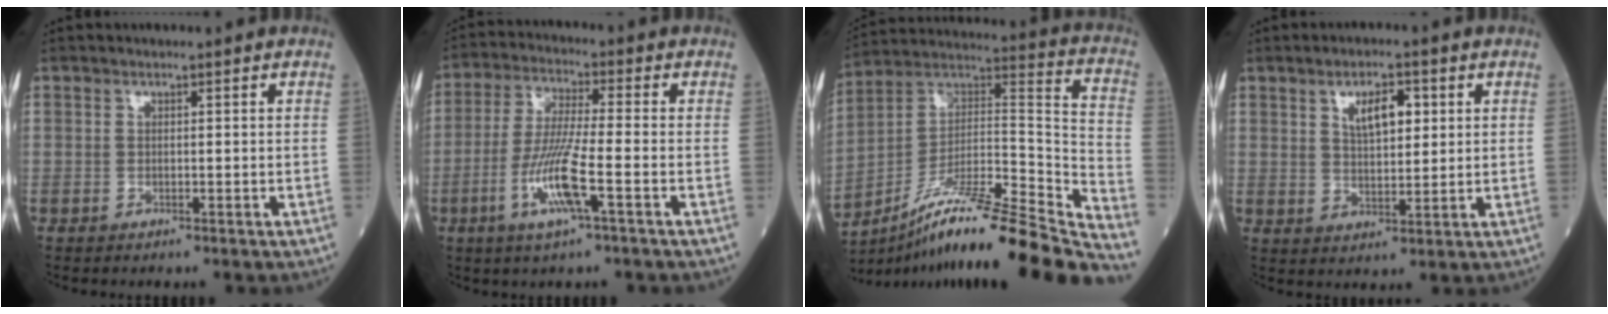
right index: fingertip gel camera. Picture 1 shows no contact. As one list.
[{"total": 9.3, "force": [-3.4, 0.2, 8.7], "torque": [-0.179, -0.010, -0.069]}, {"total": 29.1, "force": [-23.7, 0.3, 16.8], "torque": [-0.210, -0.005, -0.378]}, {"total": 5.7, "force": [2.2, 2.2, 4.7], "torque": [-0.084, 0.002, 0.042]}]